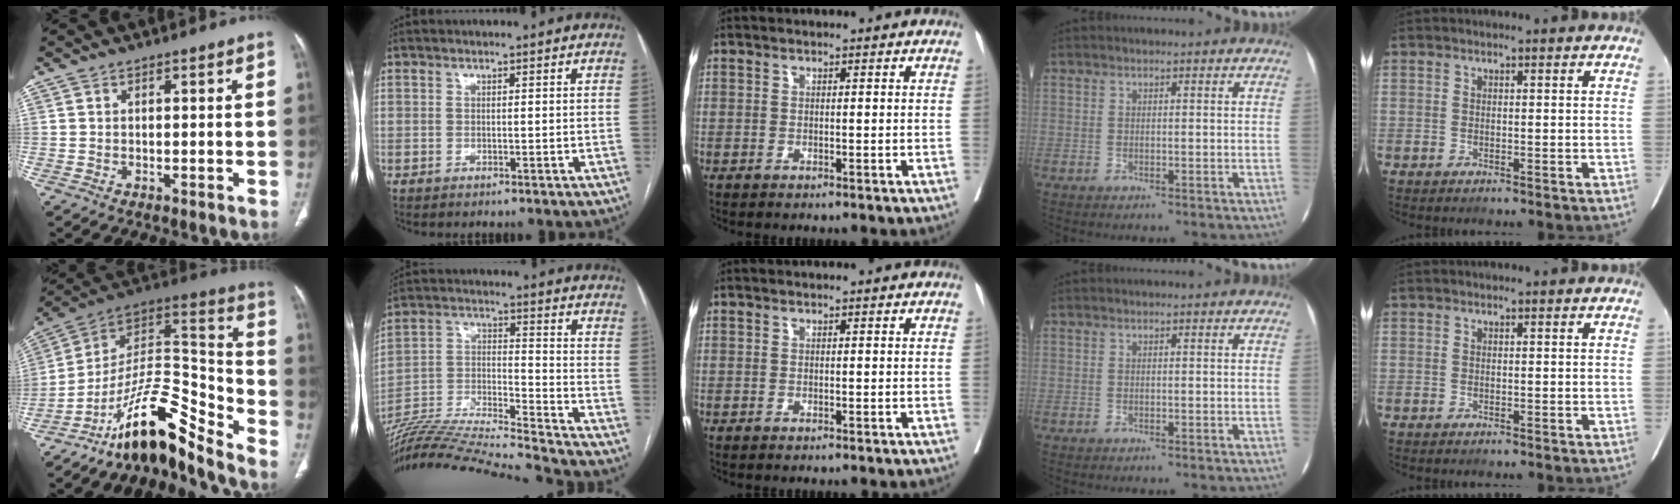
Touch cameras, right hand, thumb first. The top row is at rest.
{"thumb": {"total": 18.0, "force": [-14.6, 3.9, 9.8], "torque": [-0.129, 0.133, -0.253]}, "index": {"total": 21.6, "force": [-20.3, -1.8, 7.0], "torque": [-0.145, -0.014, -0.338]}}